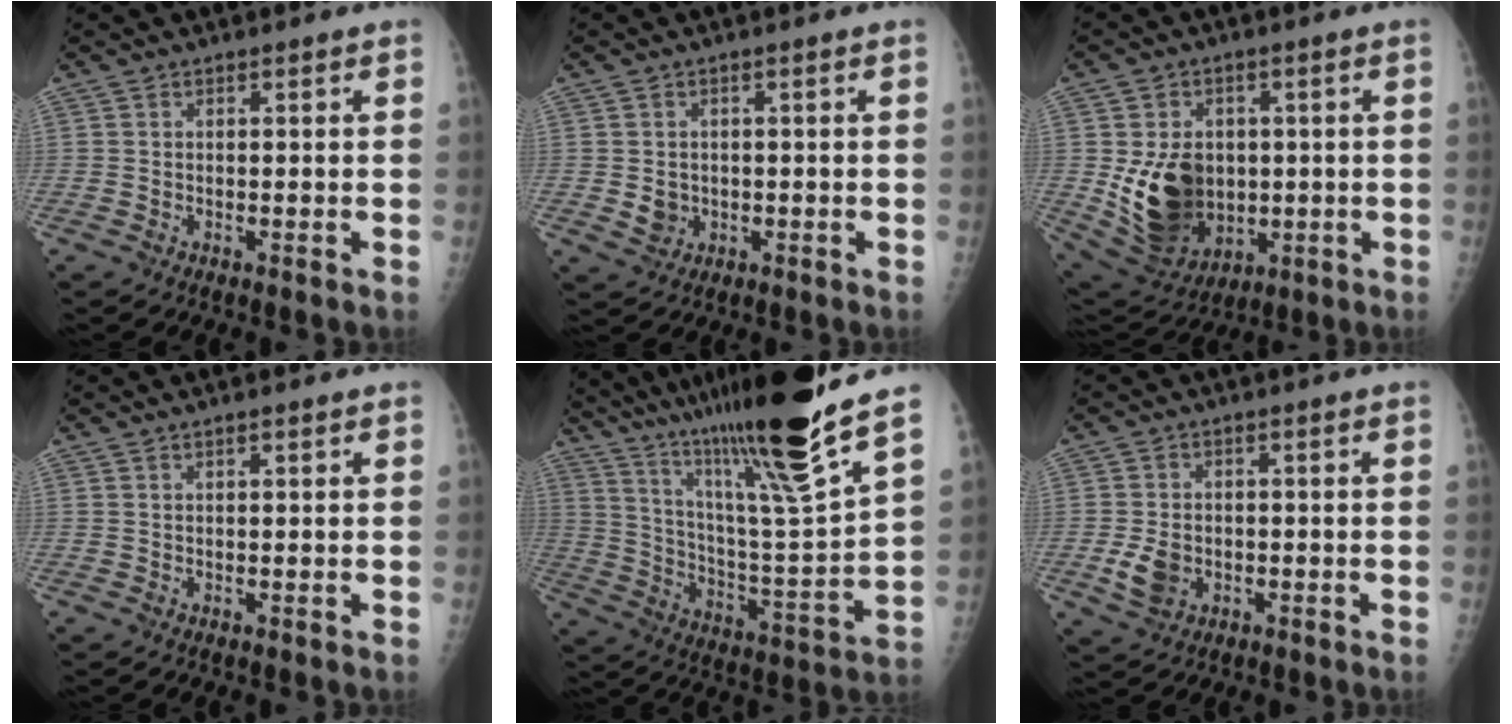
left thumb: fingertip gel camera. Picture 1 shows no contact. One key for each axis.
{"total": 3.4, "fx": -0.4, "fy": 3.0, "fz": 1.5, "tx": -0.012, "ty": 0.001, "tz": 0.001}
{"total": 15.2, "fx": -0.6, "fy": 11.4, "fz": 10.0, "tx": -0.141, "ty": -0.014, "tz": 0.017}
{"total": 1.0, "fx": 0.6, "fy": 0.3, "fz": 0.8, "tx": -0.012, "ty": 0.000, "tz": 0.009}
{"total": 26.3, "fx": 18.8, "fy": 1.6, "fz": 18.3, "tx": -0.297, "ty": -0.081, "tz": 0.321}
{"total": 5.3, "fx": -1.3, "fy": 4.0, "fz": 3.2, "tx": -0.055, "ty": 0.001, "tz": -0.020}